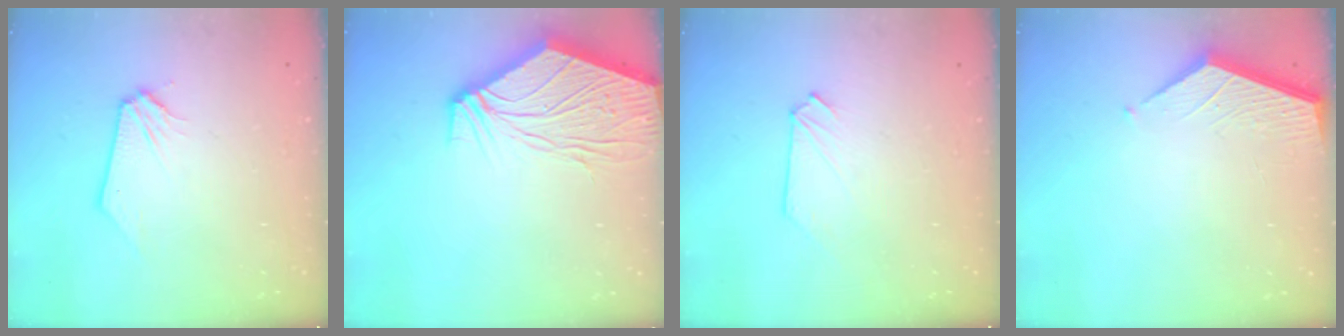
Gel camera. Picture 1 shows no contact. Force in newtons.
{"total": 14.3, "press": 14.2, "slide": 1.8}
{"total": 0.0}
{"total": 3.6, "press": 3.6, "slide": 0.4}